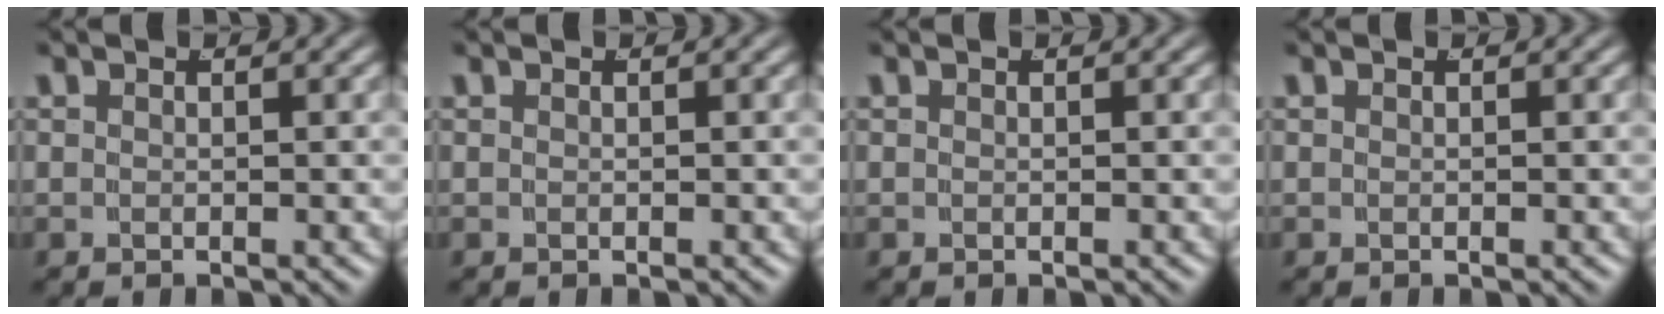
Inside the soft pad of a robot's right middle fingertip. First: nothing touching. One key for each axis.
{"total": 0.0}
{"total": 0.0}
{"total": 0.0}